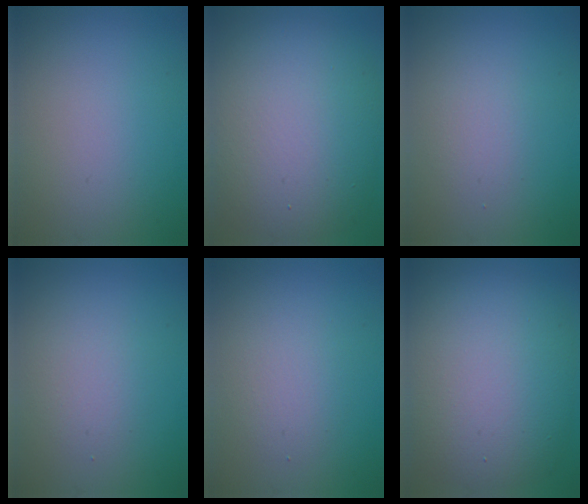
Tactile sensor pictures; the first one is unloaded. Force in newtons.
{"total": 11.8, "press": 11.7, "slide": 1.0}
{"total": 1.7, "press": 1.7, "slide": 0.1}
{"total": 2.2, "press": 2.2, "slide": 0.2}
{"total": 2.4, "press": 2.4, "slide": 0.2}
{"total": 11.3, "press": 11.3, "slide": 0.7}